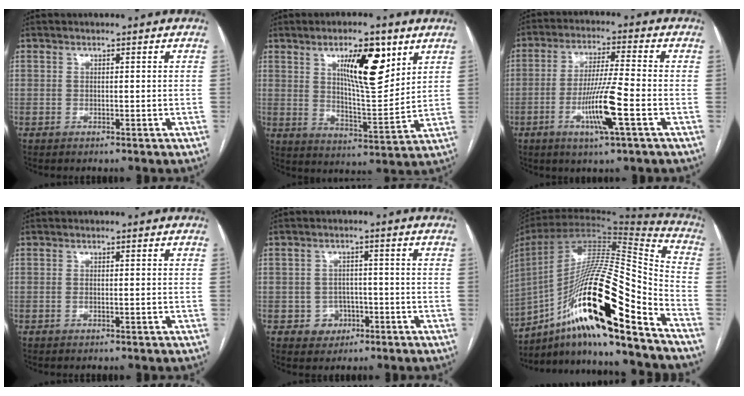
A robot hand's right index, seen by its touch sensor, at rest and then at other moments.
{"total": 12.1, "force": [5.8, 3.0, 10.2], "torque": [-0.165, -0.004, 0.098]}
{"total": 9.9, "force": [-3.4, -0.3, 9.3], "torque": [-0.179, -0.010, -0.064]}
{"total": 1.1, "force": [-0.3, 0.3, 1.0], "torque": [-0.022, 0.003, -0.001]}
{"total": 4.0, "force": [-1.4, 3.6, 0.6], "torque": [0.001, 0.012, -0.015]}
{"total": 27.3, "force": [-15.2, 3.2, 22.4], "torque": [-0.403, -0.009, -0.266]}